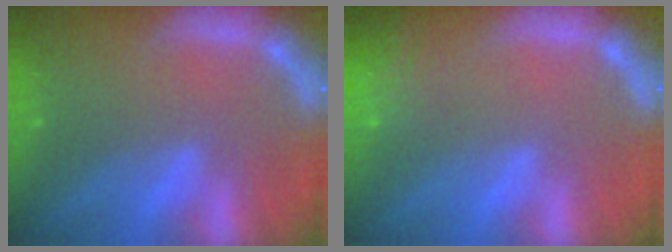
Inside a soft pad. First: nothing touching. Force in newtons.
{"total": 5.6}